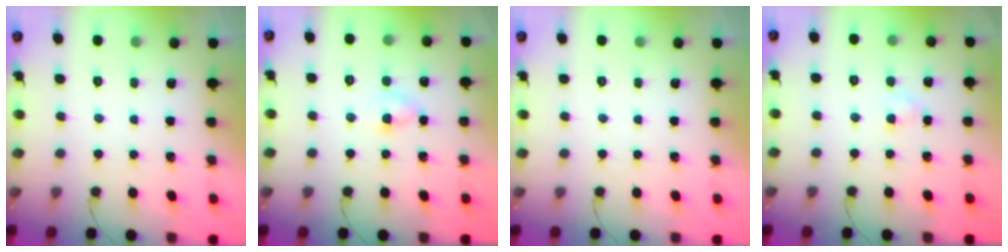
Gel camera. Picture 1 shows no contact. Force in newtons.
{"total": 2.9, "press": 2.6, "slide": 1.3}
{"total": 0.0}
{"total": 1.9, "press": 1.6, "slide": 1.0}